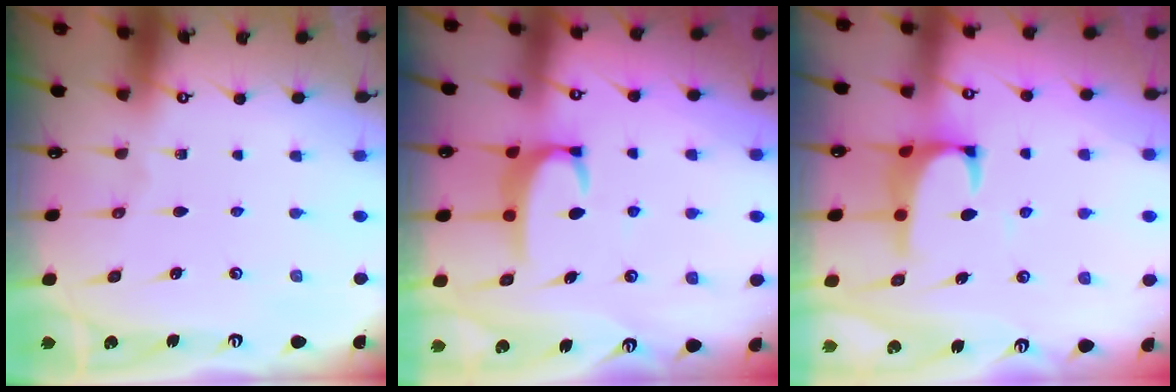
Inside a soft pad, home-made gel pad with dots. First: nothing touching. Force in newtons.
{"total": 3.4, "press": 3.4, "slide": 0.5}
{"total": 1.8, "press": 1.7, "slide": 0.8}